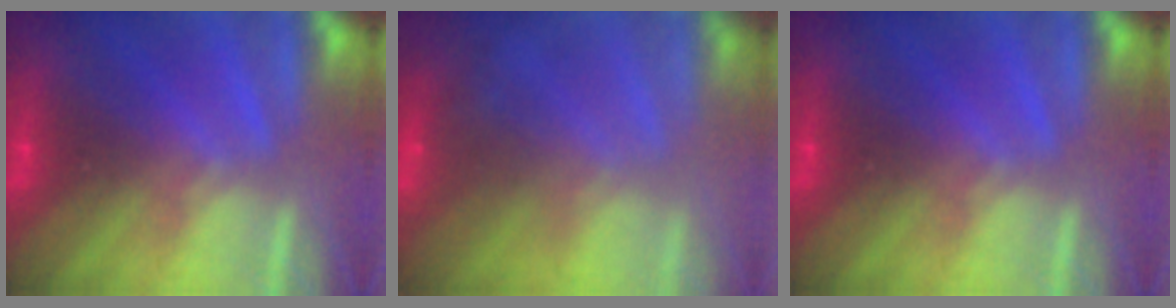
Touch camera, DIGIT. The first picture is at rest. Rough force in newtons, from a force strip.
{"total": 7.8}
{"total": 0.0}